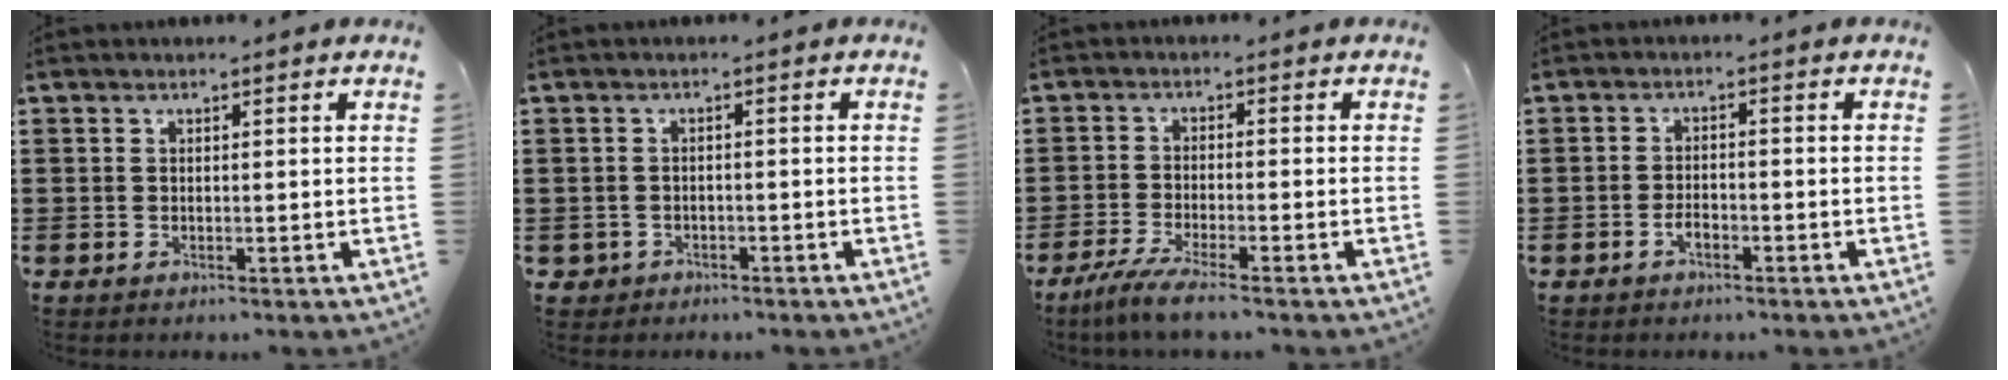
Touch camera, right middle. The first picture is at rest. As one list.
[{"total": 1.2, "force": [-0.9, 0.8, 0.0], "torque": [-0.005, 0.000, -0.022]}, {"total": 4.0, "force": [-3.3, -0.3, 2.3], "torque": [-0.060, -0.019, -0.066]}, {"total": 2.1, "force": [-1.2, 0.9, 1.4], "torque": [-0.028, 0.002, -0.024]}]